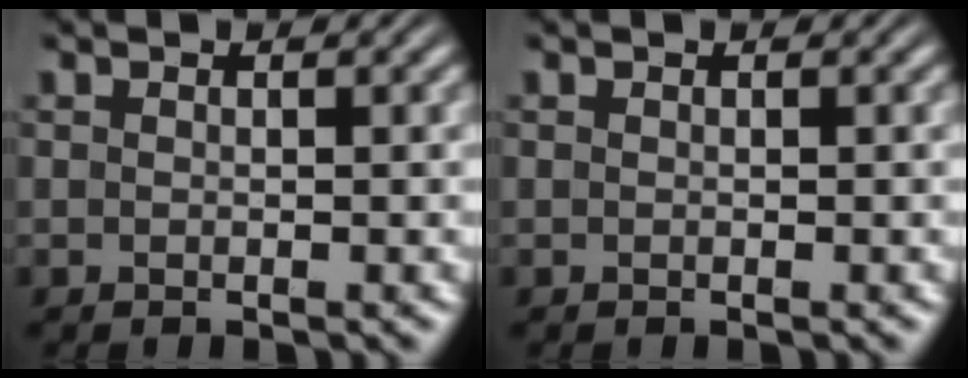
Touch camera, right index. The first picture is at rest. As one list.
[{"total": 0.0}]